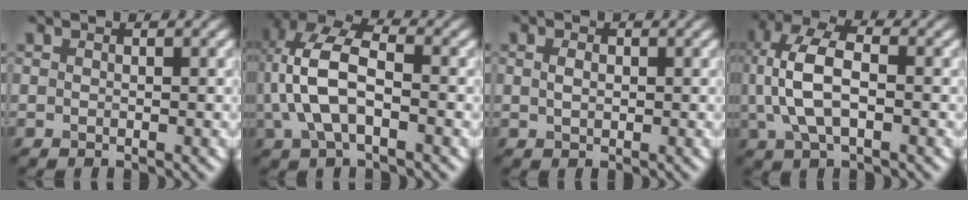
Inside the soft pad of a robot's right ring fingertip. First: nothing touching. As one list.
[{"total": 8.0, "force": [-0.1, 4.2, 6.8], "torque": [-0.155, 0.017, -0.009]}, {"total": 1.2, "force": [0.2, 0.8, 0.9], "torque": [-0.020, 0.000, 0.005]}, {"total": 7.2, "force": [0.5, 3.6, 6.2], "torque": [-0.136, 0.012, 0.003]}]